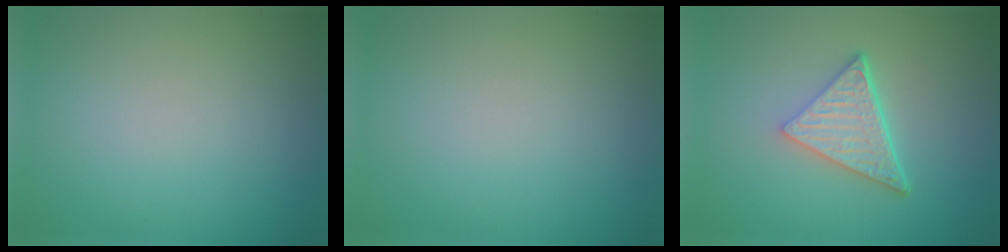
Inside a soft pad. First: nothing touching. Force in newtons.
{"total": 0.0}
{"total": 4.9, "press": 3.5, "slide": 3.4}